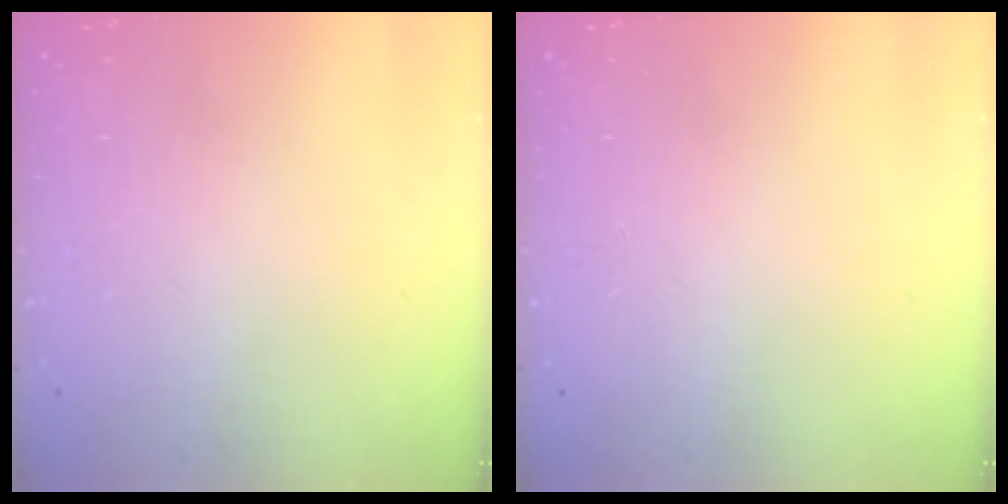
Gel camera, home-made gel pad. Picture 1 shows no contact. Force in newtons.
{"total": 0.0}